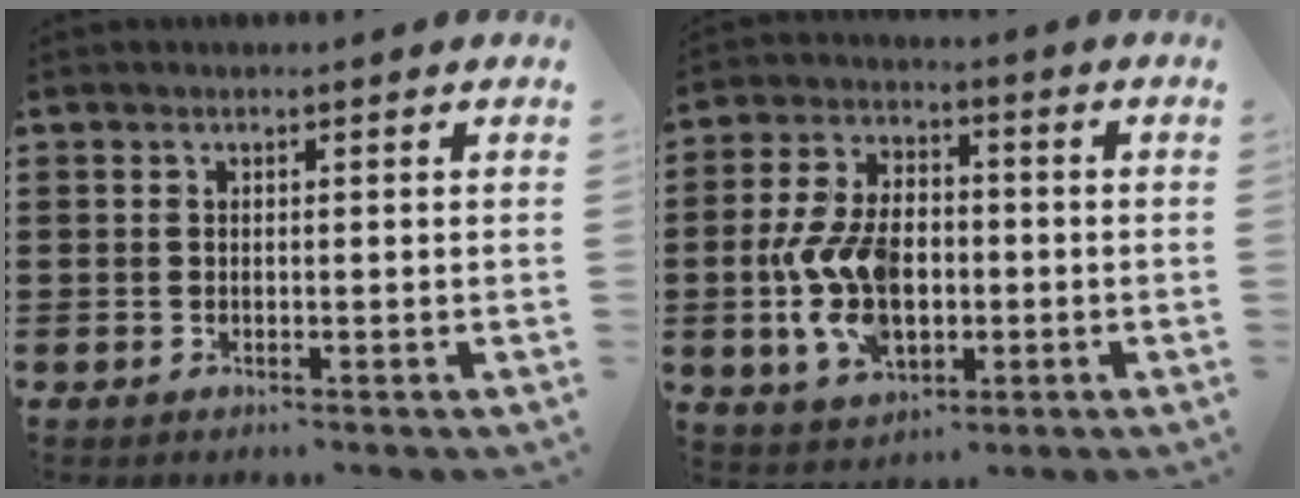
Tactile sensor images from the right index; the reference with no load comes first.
{"total": 11.7, "force": [-1.7, 7.1, 9.1], "torque": [-0.214, 0.003, -0.032]}